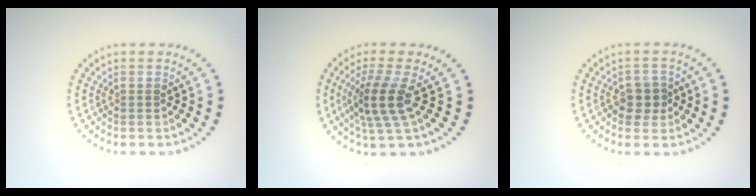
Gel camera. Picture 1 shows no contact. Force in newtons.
{"total": 3.7, "press": 2.8, "slide": 2.4}
{"total": 1.8, "press": 1.7, "slide": 0.6}